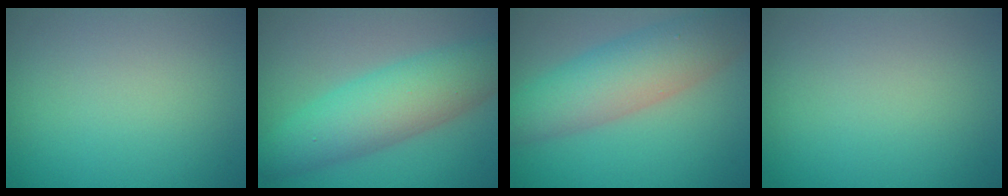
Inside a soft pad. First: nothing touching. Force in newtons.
{"total": 6.9, "press": 6.9, "slide": 0.1}
{"total": 6.8, "press": 6.8, "slide": 0.3}
{"total": 0.0}